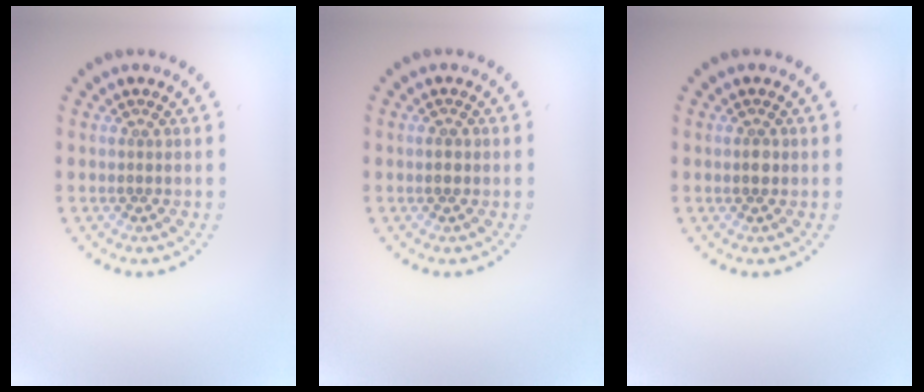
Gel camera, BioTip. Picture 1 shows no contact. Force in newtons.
{"total": 0.9, "press": 0.9, "slide": 0.1}
{"total": 1.2, "press": 1.2, "slide": 0.2}